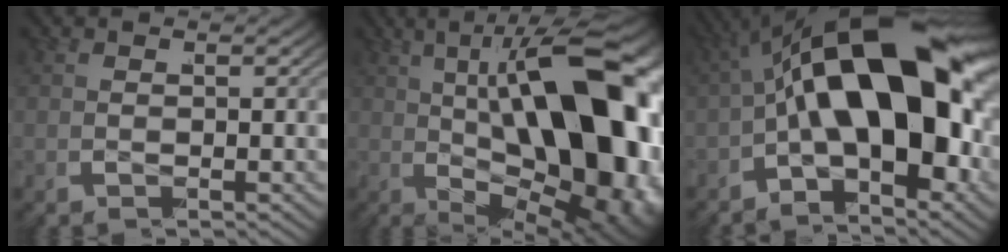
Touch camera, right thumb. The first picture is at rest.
{"total": 26.7, "force": [-2.8, 13.1, 23.1], "torque": [-0.339, -0.032, -0.020]}
{"total": 23.4, "force": [-1.5, 13.9, 18.7], "torque": [-0.333, -0.022, -0.021]}